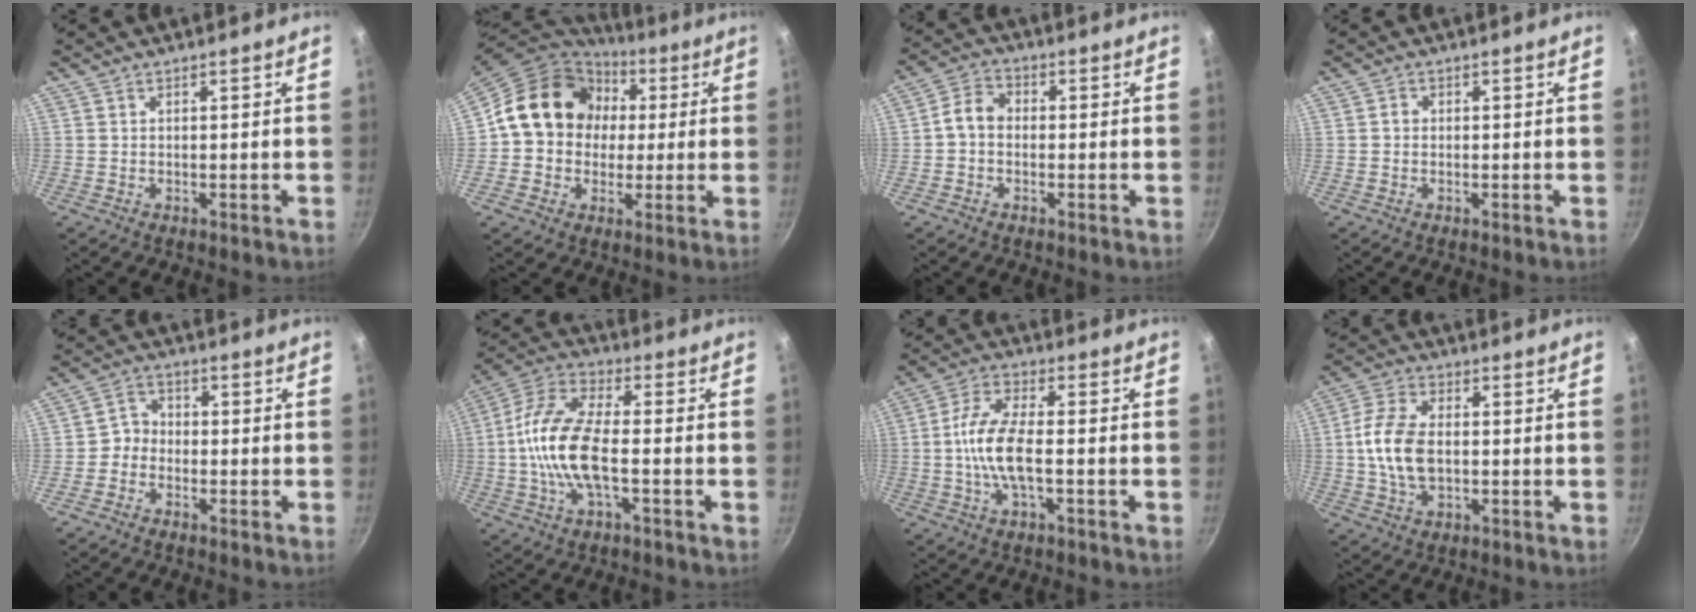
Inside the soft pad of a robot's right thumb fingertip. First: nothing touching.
{"total": 17.2, "force": [2.3, 14.8, 8.6], "torque": [-0.112, 0.034, 0.025]}
{"total": 4.9, "force": [-0.5, 3.8, 3.0], "torque": [-0.044, 0.019, -0.025]}
{"total": 1.1, "force": [-0.1, 1.0, 0.5], "torque": [-0.006, 0.006, -0.003]}
{"total": 3.5, "force": [-1.2, 3.0, 1.3], "torque": [-0.003, 0.021, -0.033]}
{"total": 14.4, "force": [-1.9, 6.1, 12.9], "torque": [-0.252, 0.035, -0.054]}
{"total": 10.1, "force": [-1.3, 3.9, 9.2], "torque": [-0.183, 0.023, -0.037]}
{"total": 10.4, "force": [-0.2, 6.3, 8.3], "torque": [-0.158, 0.015, -0.010]}